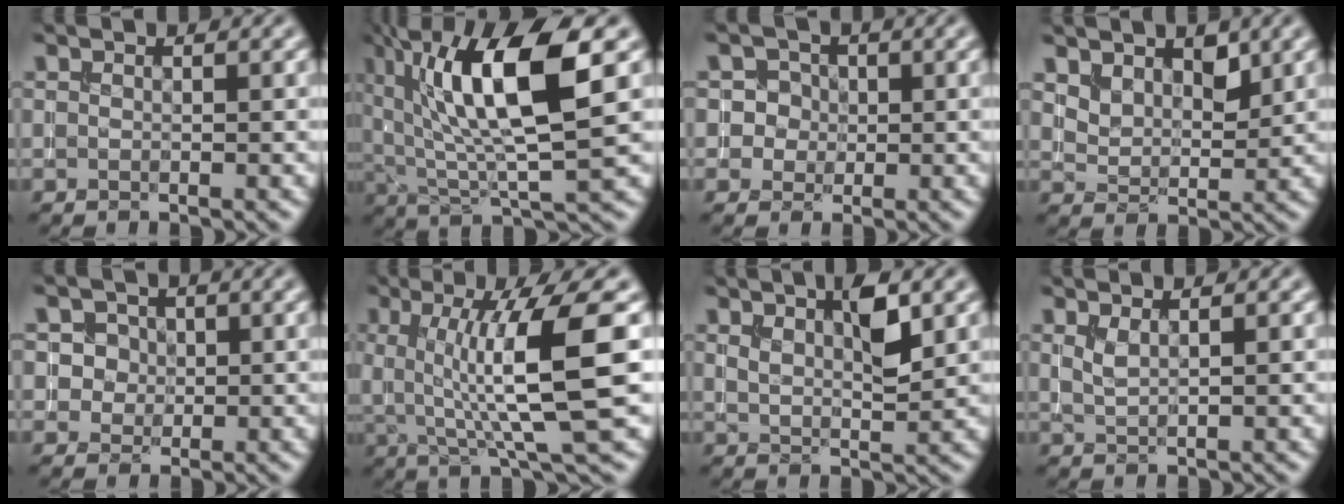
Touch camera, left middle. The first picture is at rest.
{"total": 11.5, "force": [4.1, 3.2, 10.2], "torque": [-0.183, 0.003, 0.077]}
{"total": 2.8, "force": [0.7, 2.6, 0.9], "torque": [0.007, 0.010, 0.006]}
{"total": 3.3, "force": [2.0, 2.0, 1.8], "torque": [-0.038, -0.015, 0.038]}
{"total": 2.9, "force": [1.0, 2.5, 1.1], "torque": [-0.013, 0.005, 0.018]}
{"total": 9.4, "force": [0.9, 1.8, 9.1], "torque": [-0.135, -0.006, 0.019]}
{"total": 3.7, "force": [1.9, 1.1, 2.9], "torque": [-0.053, -0.004, 0.034]}
{"total": 1.5, "force": [0.9, 0.5, 1.2], "torque": [-0.024, 0.000, 0.018]}